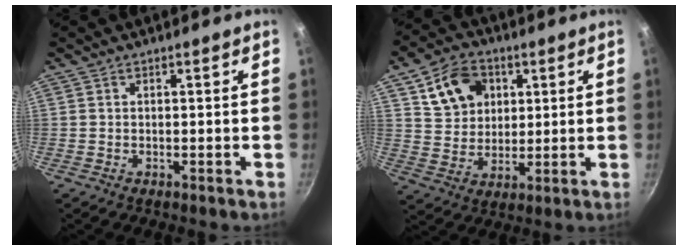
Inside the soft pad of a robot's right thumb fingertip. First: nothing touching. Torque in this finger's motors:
{"motor_torque": [-1.00, 1.19, -0.06, 0.11, 0.19]}